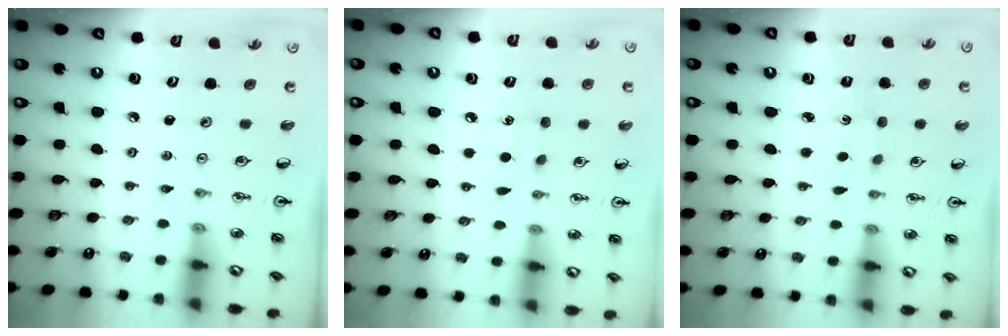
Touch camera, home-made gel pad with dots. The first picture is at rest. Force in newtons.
{"total": 5.2, "press": 5.1, "slide": 0.6}
{"total": 1.3, "press": 1.3, "slide": 0.3}